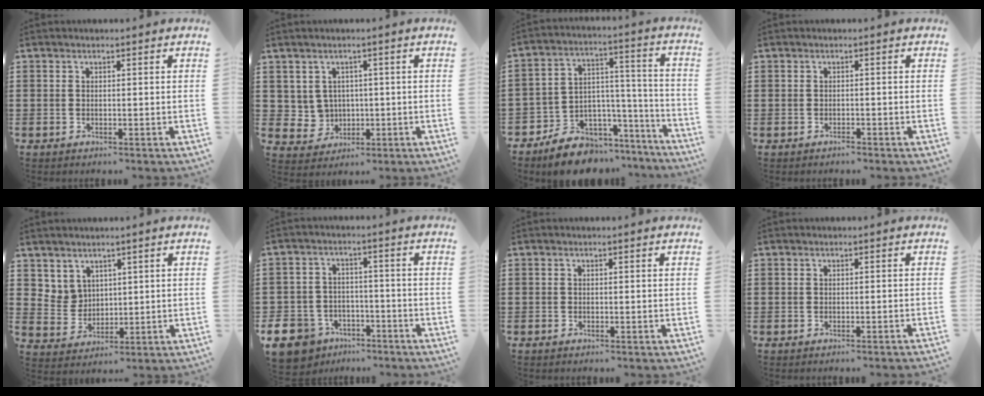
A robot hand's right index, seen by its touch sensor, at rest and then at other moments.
{"total": 3.6, "force": [0.9, 3.5, 0.7], "torque": [-0.033, 0.005, 0.016]}
{"total": 8.3, "force": [-6.8, 4.7, 1.2], "torque": [-0.026, 0.023, -0.121]}
{"total": 0.7, "force": [-0.7, 0.2, 0.0], "torque": [-0.002, 0.002, -0.016]}
{"total": 4.4, "force": [3.0, 3.3, 0.5], "torque": [-0.029, 0.002, 0.057]}
{"total": 7.5, "force": [-5.4, 4.8, 2.3], "torque": [-0.081, 0.021, -0.109]}
{"total": 0.0}
{"total": 0.6, "force": [-0.6, -0.2, 0.2], "torque": [-0.005, -0.004, -0.010]}